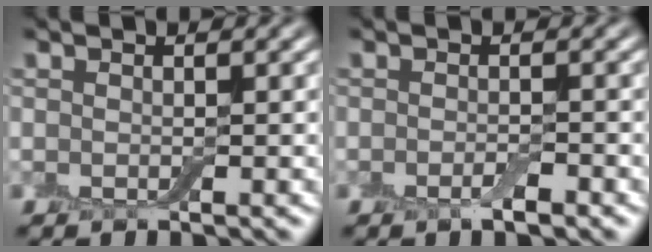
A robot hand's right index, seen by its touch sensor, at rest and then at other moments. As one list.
[{"total": 1.4, "force": [-0.8, 0.3, 1.2], "torque": [-0.020, -0.004, -0.014]}]